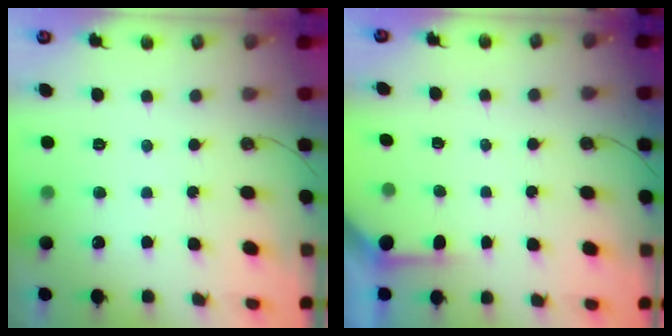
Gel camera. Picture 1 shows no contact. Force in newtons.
{"total": 1.9, "press": 1.9, "slide": 0.3}